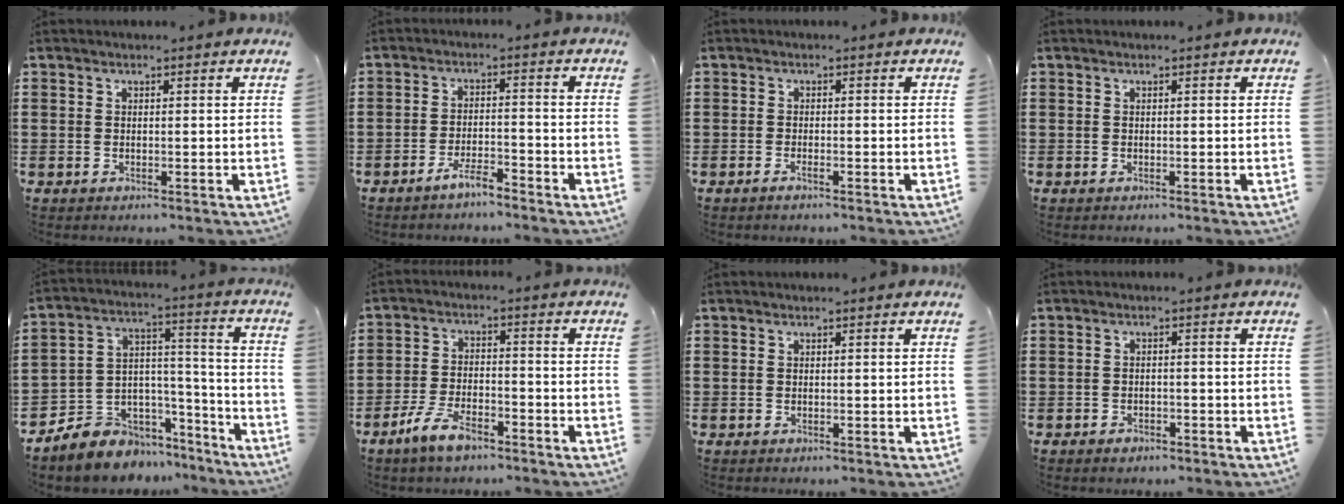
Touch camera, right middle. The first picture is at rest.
{"total": 3.7, "force": [-3.2, 0.5, 1.7], "torque": [-0.045, 0.002, -0.067]}
{"total": 1.0, "force": [-0.6, 0.1, 0.8], "torque": [-0.014, -0.003, -0.011]}
{"total": 0.0}
{"total": 6.4, "force": [-5.2, 3.8, -0.4], "torque": [-0.012, 0.004, -0.102]}
{"total": 6.6, "force": [-4.7, 2.4, 4.0], "torque": [-0.089, 0.006, -0.090]}
{"total": 0.0}
{"total": 1.4, "force": [-1.1, 0.7, 0.3], "torque": [-0.009, 0.001, -0.025]}